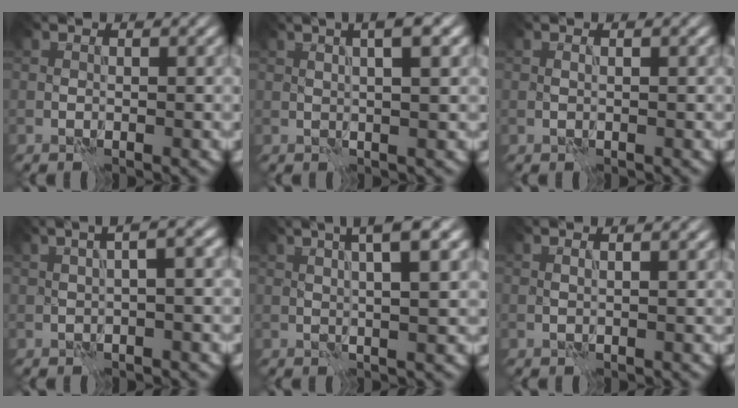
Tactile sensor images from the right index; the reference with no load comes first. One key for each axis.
{"total": 4.8, "fx": 2.1, "fy": 1.5, "fz": 4.1, "tx": -0.037, "ty": 0.023, "tz": 0.009}
{"total": 0.9, "fx": 0.6, "fy": 0.2, "fz": 0.7, "tx": -0.012, "ty": -0.001, "tz": 0.001}
{"total": 5.4, "fx": 1.7, "fy": 2.0, "fz": 4.7, "tx": -0.045, "ty": 0.030, "tz": 0.007}
{"total": 5.5, "fx": 2.2, "fy": 1.1, "fz": 4.9, "tx": -0.060, "ty": 0.021, "tz": 0.032}
{"total": 1.8, "fx": 1.1, "fy": 0.6, "fz": 1.3, "tx": -0.013, "ty": 0.000, "tz": -0.001}